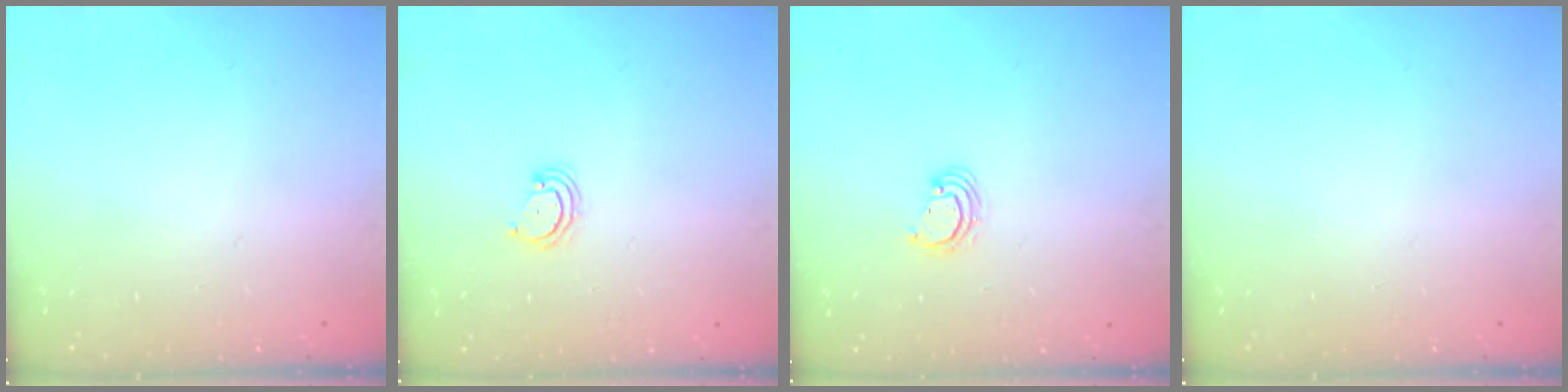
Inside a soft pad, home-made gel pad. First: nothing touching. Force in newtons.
{"total": 2.9, "press": 2.9, "slide": 0.3}
{"total": 3.1, "press": 3.1, "slide": 0.1}
{"total": 0.0}